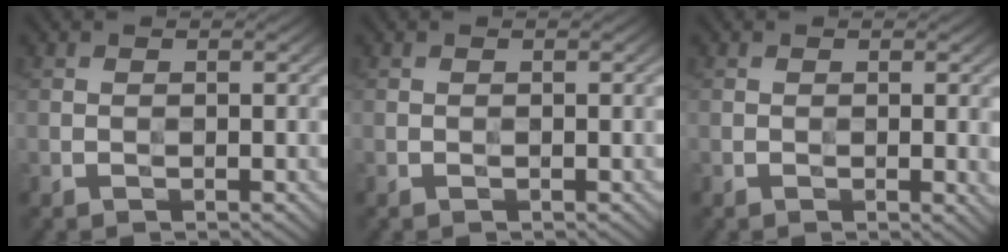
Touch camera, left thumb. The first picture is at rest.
{"total": 0.0}
{"total": 1.6, "force": [-0.1, 0.3, 1.6], "torque": [-0.024, -0.004, -0.002]}